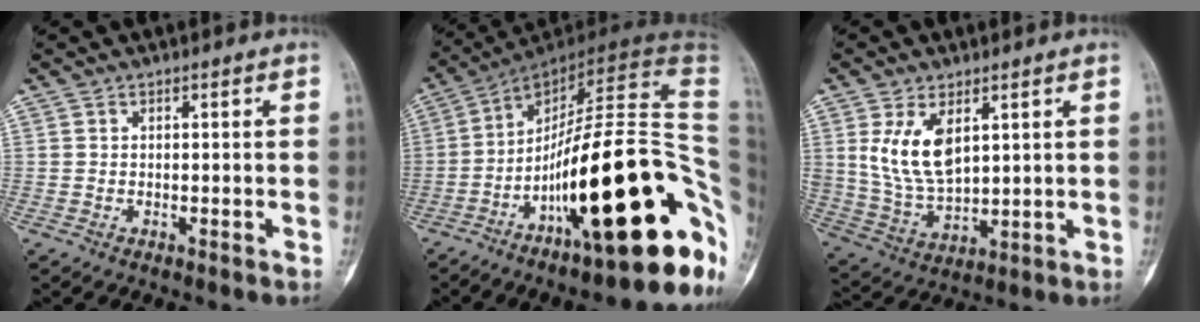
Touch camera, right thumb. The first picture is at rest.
{"total": 33.9, "force": [-9.5, 8.9, 31.3], "torque": [-0.378, 0.063, -0.144]}
{"total": 11.1, "force": [3.6, 6.3, 8.4], "torque": [-0.146, -0.015, 0.086]}